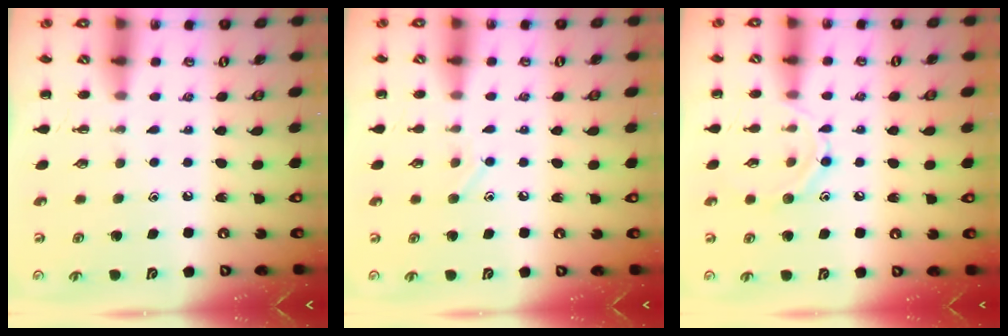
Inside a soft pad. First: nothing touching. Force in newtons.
{"total": 6.0, "press": 5.9, "slide": 1.3}
{"total": 8.2, "press": 8.2, "slide": 0.8}